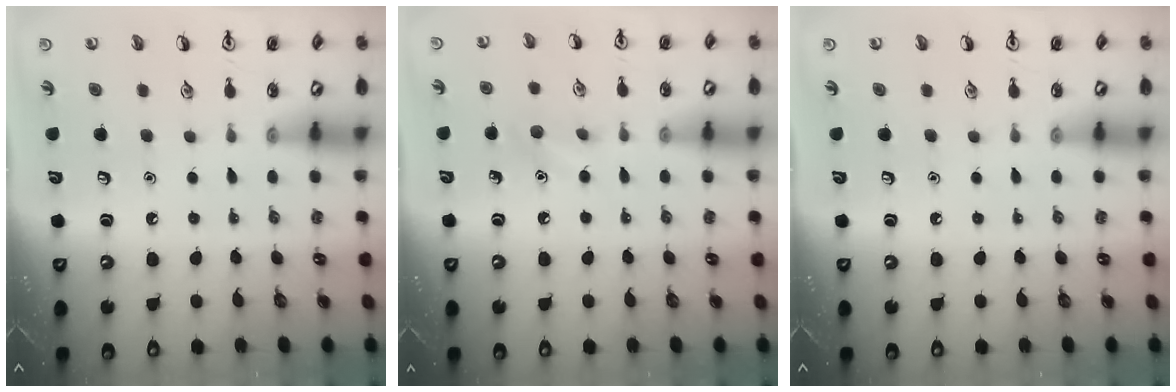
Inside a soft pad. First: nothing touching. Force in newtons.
{"total": 6.0, "press": 5.8, "slide": 1.8}
{"total": 0.0}